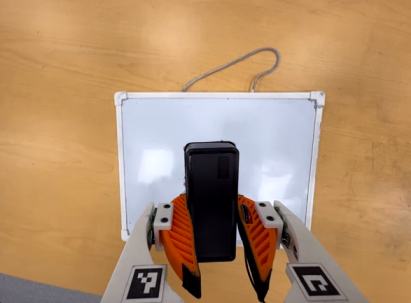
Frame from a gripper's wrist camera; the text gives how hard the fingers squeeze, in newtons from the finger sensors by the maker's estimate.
{"total": 8.2, "left": 7.1, "right": 9.3}